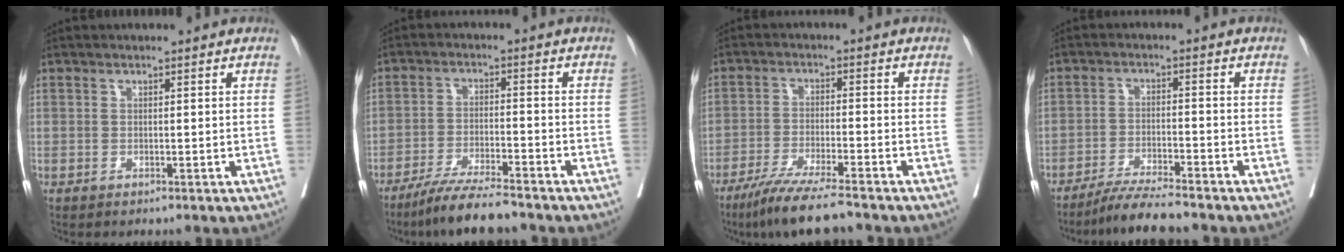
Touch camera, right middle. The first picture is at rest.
{"total": 8.2, "force": [-7.0, 0.1, 4.3], "torque": [-0.071, -0.025, -0.124]}
{"total": 9.0, "force": [-7.3, -0.2, 5.2], "torque": [-0.085, -0.028, -0.127]}
{"total": 6.4, "force": [-5.8, -0.7, 2.6], "torque": [-0.042, -0.022, -0.105]}